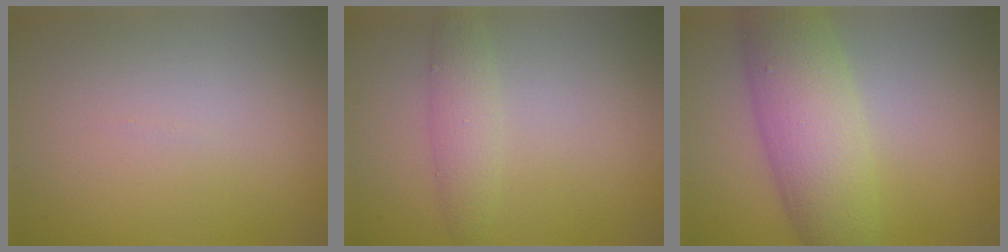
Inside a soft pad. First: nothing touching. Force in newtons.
{"total": 2.4, "press": 2.4, "slide": 0.2}
{"total": 7.5, "press": 7.5, "slide": 0.2}